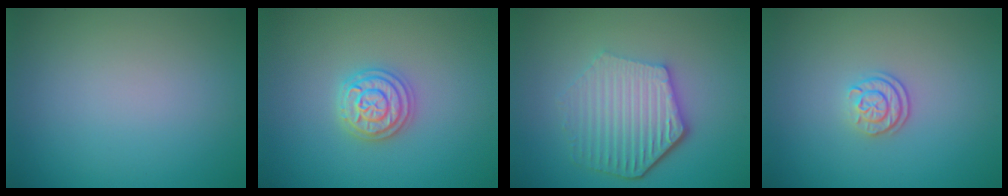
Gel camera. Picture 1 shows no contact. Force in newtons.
{"total": 3.7, "press": 3.7, "slide": 0.5}
{"total": 6.1, "press": 4.6, "slide": 4.0}
{"total": 2.3, "press": 1.7, "slide": 1.5}